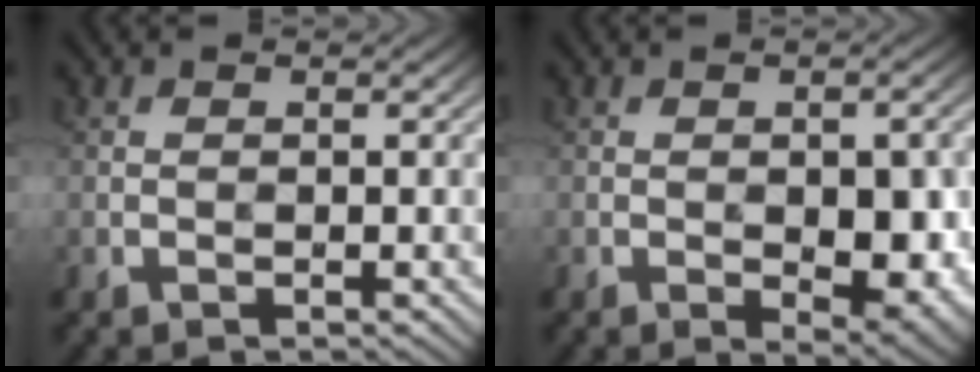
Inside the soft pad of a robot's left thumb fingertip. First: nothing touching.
{"total": 7.6, "force": [-1.3, 3.4, 6.7], "torque": [-0.091, -0.010, -0.009]}